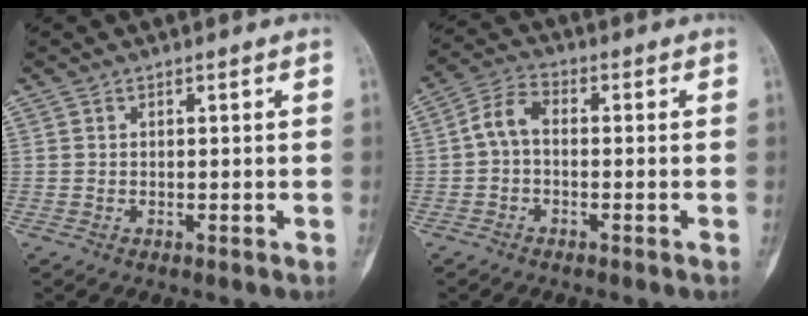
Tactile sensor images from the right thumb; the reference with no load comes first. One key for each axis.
{"total": 5.1, "fx": -0.4, "fy": 3.1, "fz": 4.1, "tx": -0.078, "ty": 0.019, "tz": -0.020}